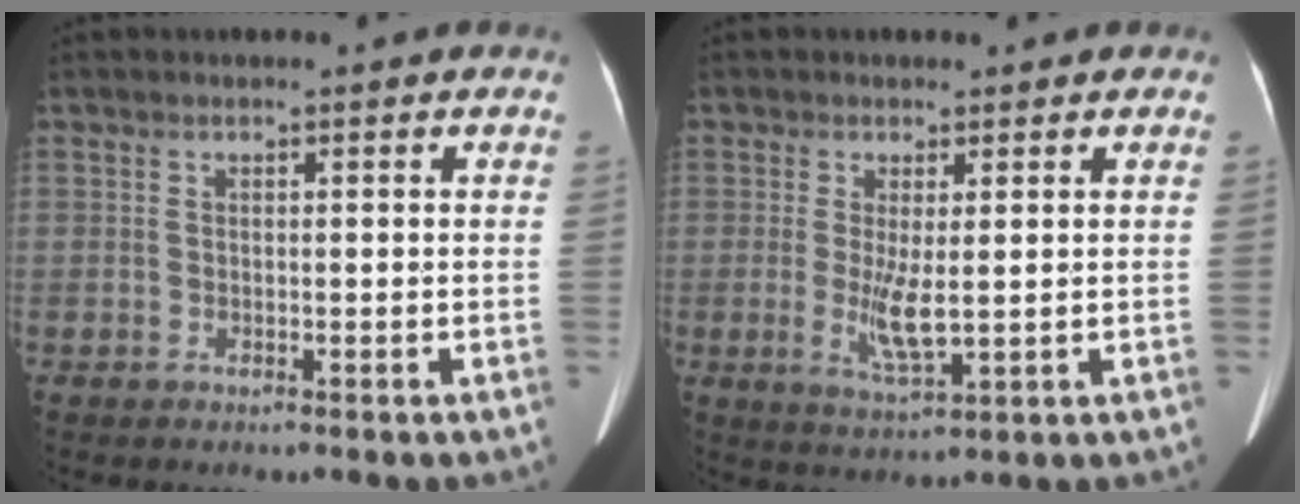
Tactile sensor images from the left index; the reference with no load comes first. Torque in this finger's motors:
{"motor_torque": [0.25, 0.27, 0.06, 0.03]}